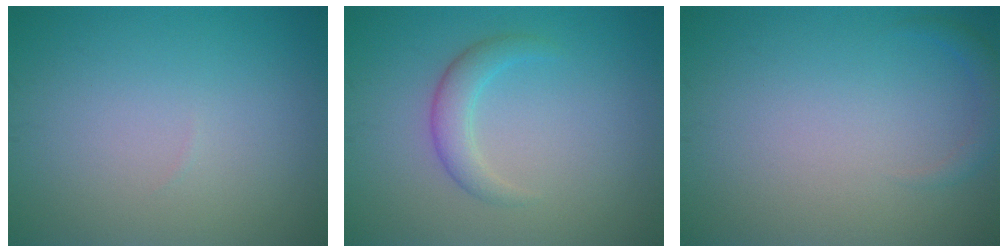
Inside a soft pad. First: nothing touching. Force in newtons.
{"total": 2.4, "press": 2.4, "slide": 0.1}
{"total": 1.2, "press": 1.2, "slide": 0.2}